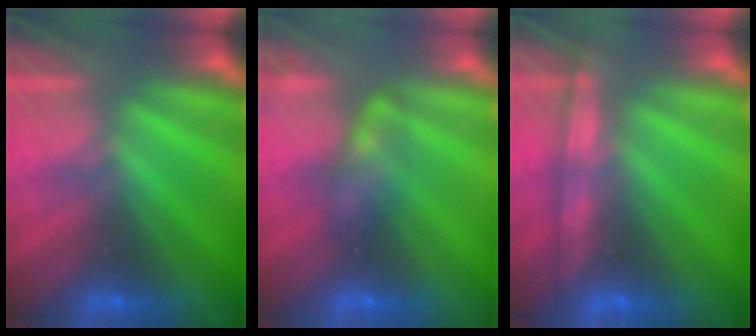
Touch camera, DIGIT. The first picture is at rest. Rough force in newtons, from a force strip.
{"total": 2.4}
{"total": 1.2}